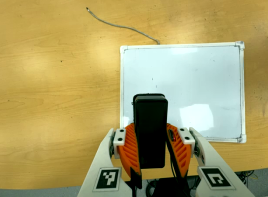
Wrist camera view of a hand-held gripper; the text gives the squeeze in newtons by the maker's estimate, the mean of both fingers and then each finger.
{"total": 5.5, "left": 4.8, "right": 6.1}